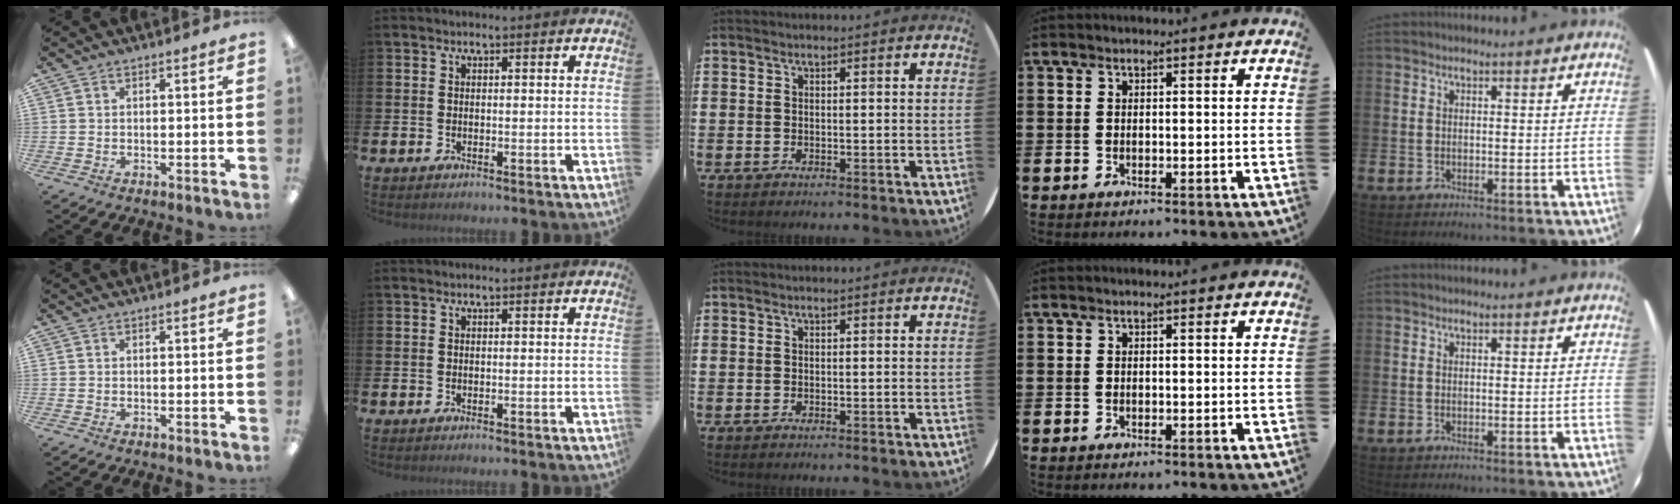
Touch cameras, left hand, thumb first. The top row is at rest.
{}